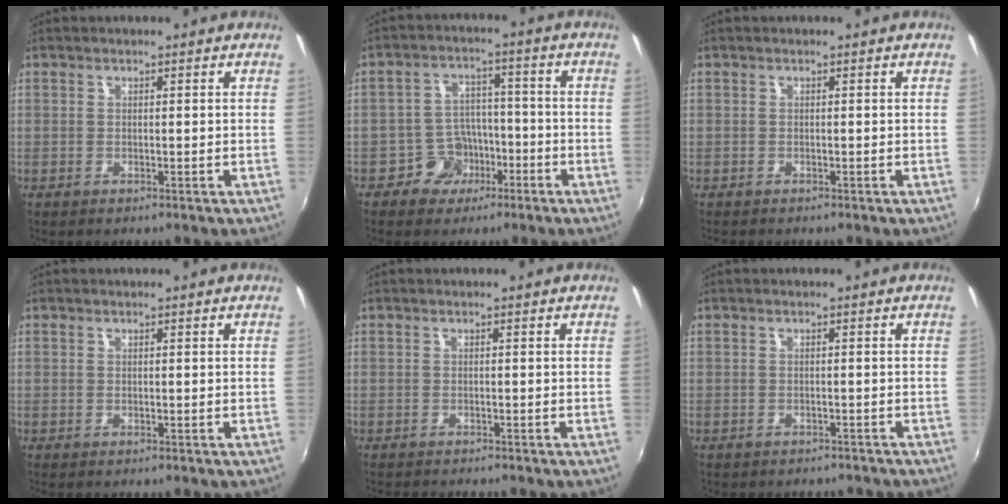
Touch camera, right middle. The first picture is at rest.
{"total": 6.9, "force": [-4.0, 5.5, 1.1], "torque": [-0.033, 0.027, -0.064]}
{"total": 0.8, "force": [-0.7, 0.3, 0.2], "torque": [-0.007, -0.003, -0.014]}
{"total": 0.0}
{"total": 2.3, "force": [-2.3, 0.2, 0.6], "torque": [-0.021, -0.015, -0.041]}
{"total": 4.5, "force": [-4.0, 1.5, 1.2], "torque": [-0.028, -0.013, -0.051]}